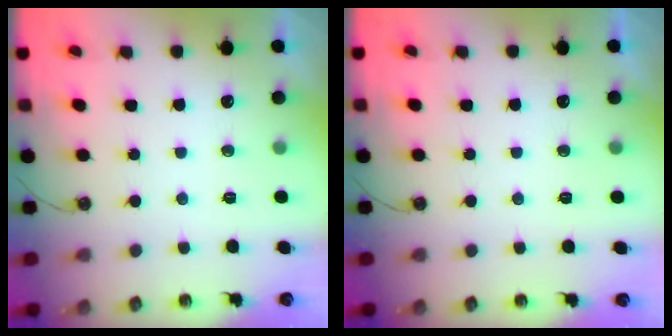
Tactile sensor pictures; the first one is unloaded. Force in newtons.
{"total": 0.0}